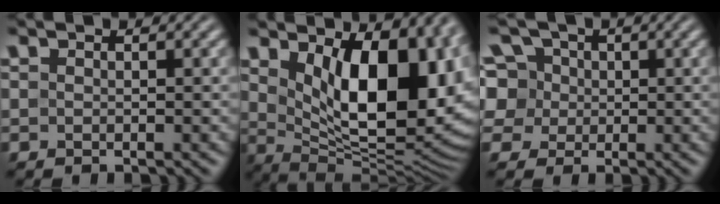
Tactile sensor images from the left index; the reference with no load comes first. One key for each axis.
{"total": 13.3, "fx": 3.2, "fy": 7.3, "fz": 10.7, "tx": -0.122, "ty": -0.013, "tz": 0.060}
{"total": 8.3, "fx": 2.6, "fy": 7.1, "fz": 3.5, "tx": -0.087, "ty": 0.036, "tz": 0.031}